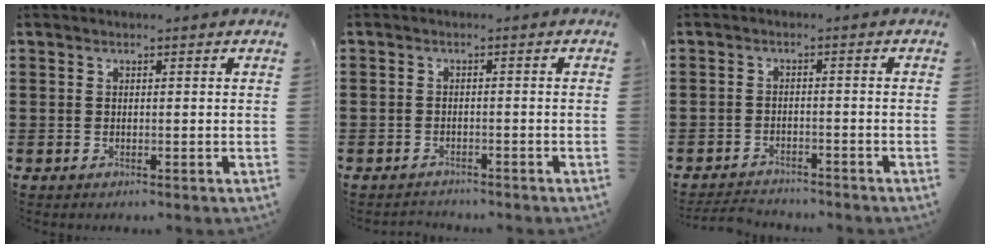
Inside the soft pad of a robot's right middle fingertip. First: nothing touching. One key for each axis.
{"total": 1.5, "fx": -1.4, "fy": 0.5, "fz": -0.3, "tx": 0.001, "ty": 0.003, "tz": -0.032}
{"total": 2.9, "fx": -2.9, "fy": 0.5, "fz": -0.1, "tx": -0.005, "ty": -0.001, "tz": -0.063}